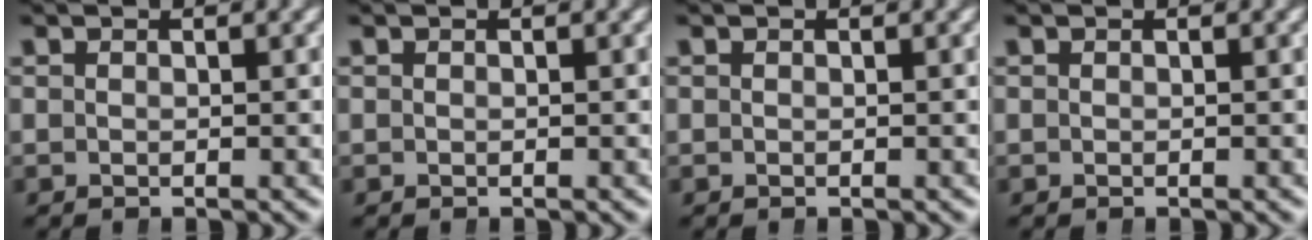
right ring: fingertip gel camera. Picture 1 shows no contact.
{"total": 0.0}
{"total": 0.0}
{"total": 0.0}